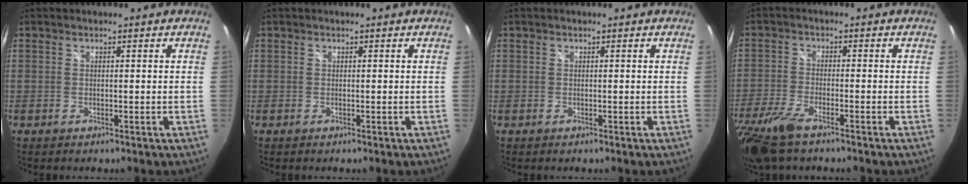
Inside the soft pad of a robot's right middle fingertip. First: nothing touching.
{"total": 0.0}
{"total": 0.0}
{"total": 11.2, "force": [-8.0, 3.3, 7.1], "torque": [-0.173, -0.042, -0.156]}